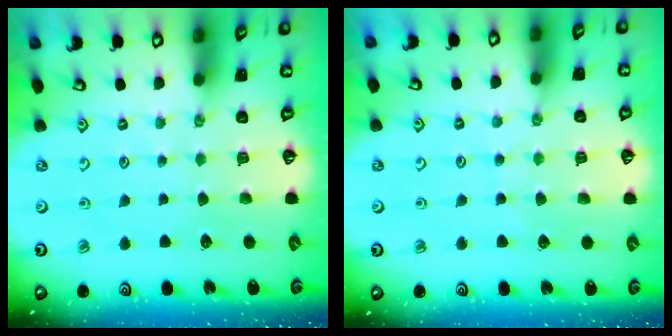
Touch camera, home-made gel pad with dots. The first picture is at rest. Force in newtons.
{"total": 3.8, "press": 3.7, "slide": 0.5}